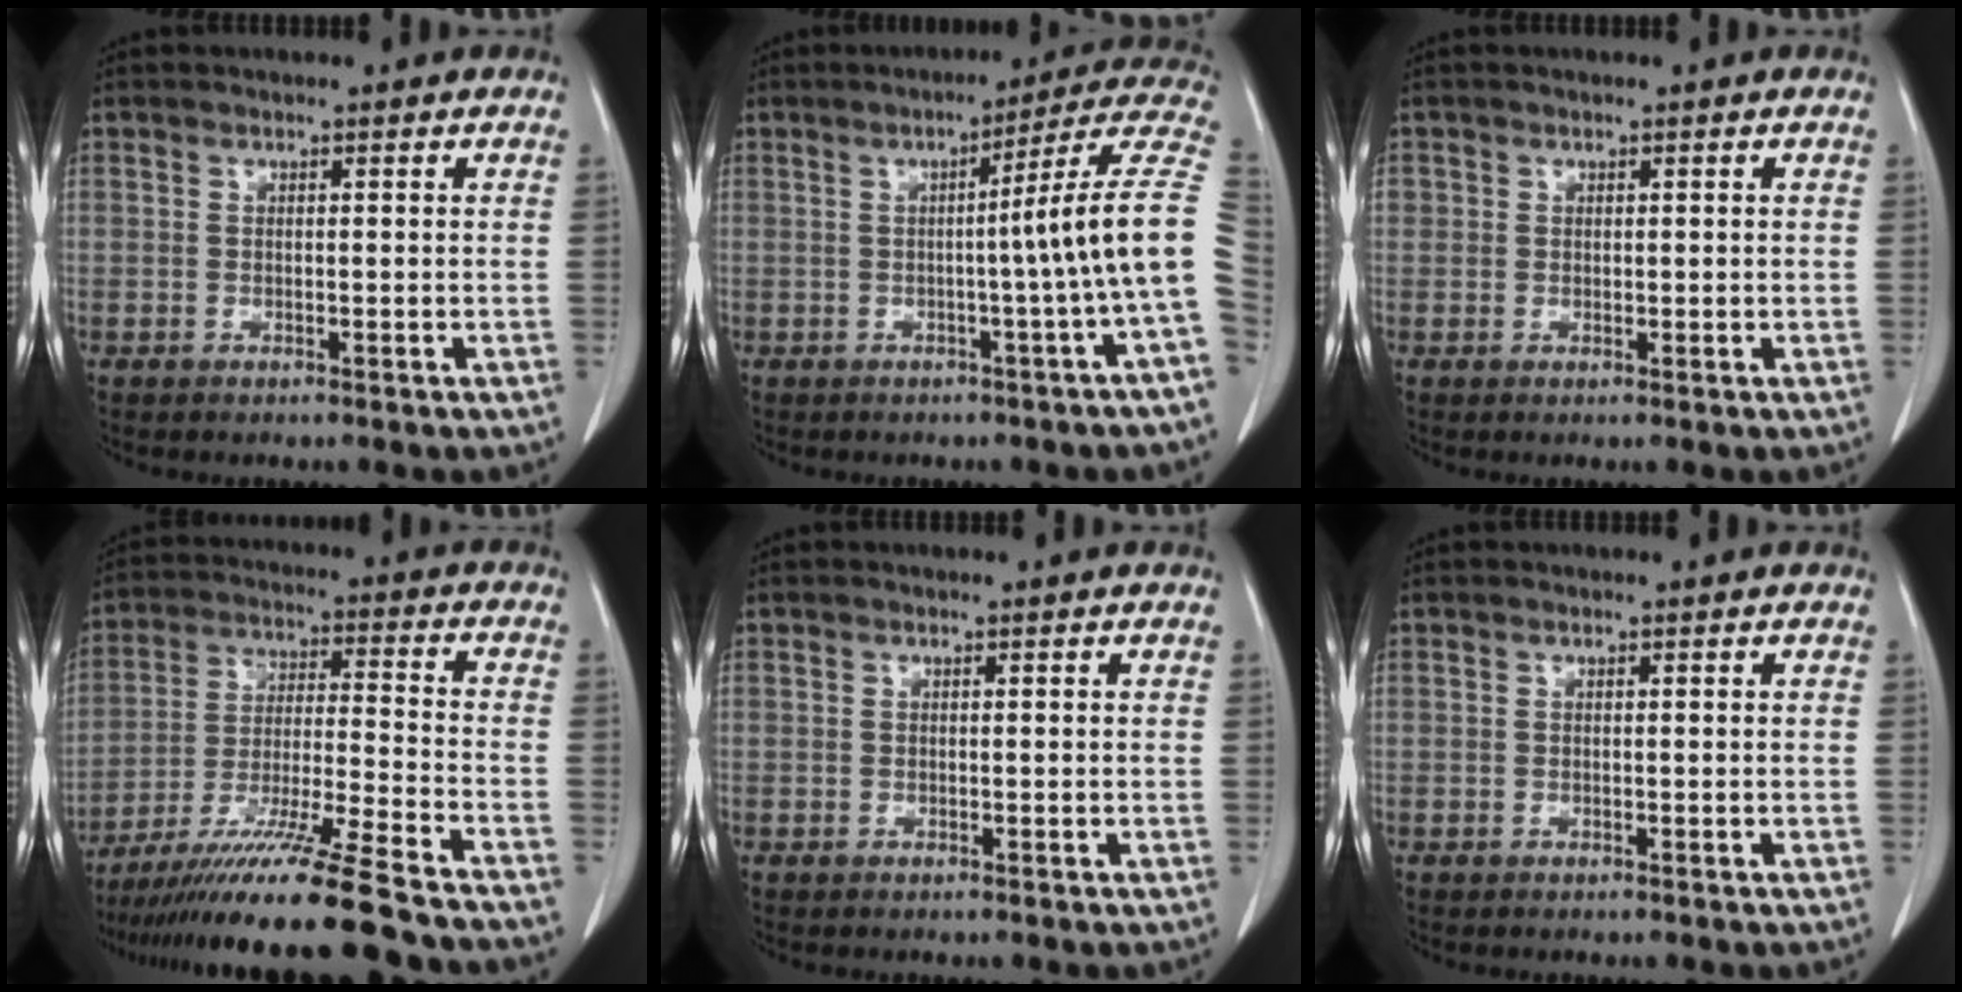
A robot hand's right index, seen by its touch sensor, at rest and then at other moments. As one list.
[{"total": 11.8, "force": [-1.1, -2.7, 11.4], "torque": [-0.126, 0.012, -0.022]}, {"total": 1.4, "force": [0.4, 1.3, 0.4], "torque": [0.001, -0.002, 0.004]}, {"total": 18.1, "force": [-15.0, -1.6, 10.1], "torque": [-0.185, -0.034, -0.256]}, {"total": 0.0}, {"total": 0.0}]